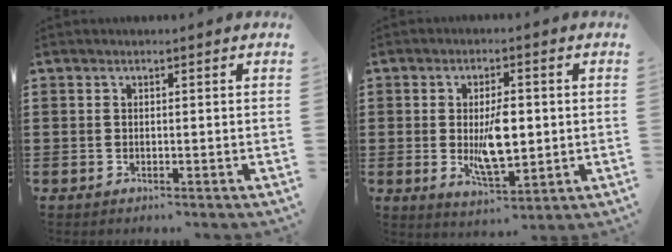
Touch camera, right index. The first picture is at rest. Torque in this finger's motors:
{"motor_torque": [2.10, 0.04, 0.95, 0.19]}